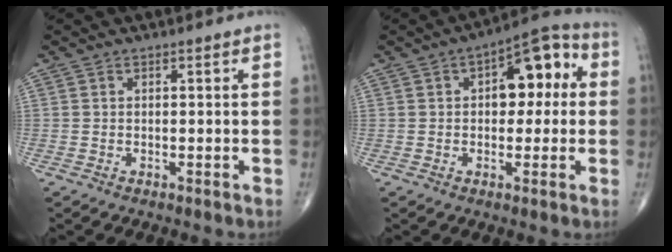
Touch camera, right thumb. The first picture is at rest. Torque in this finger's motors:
{"motor_torque": [0.06, 0.31, 0.51, -0.32, 0.06]}